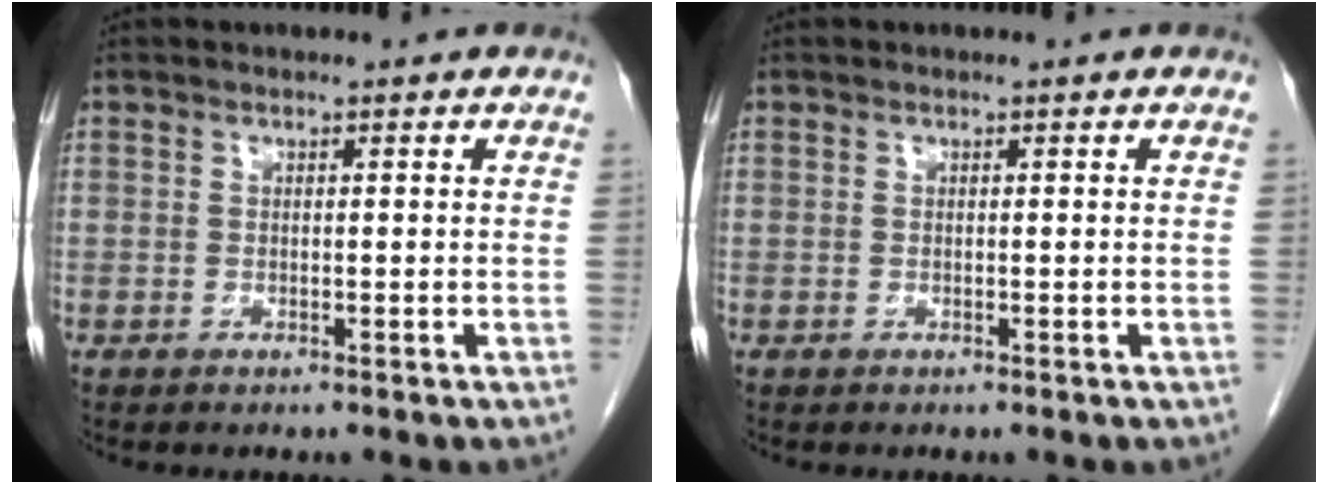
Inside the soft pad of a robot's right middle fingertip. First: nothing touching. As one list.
[{"total": 0.0}]